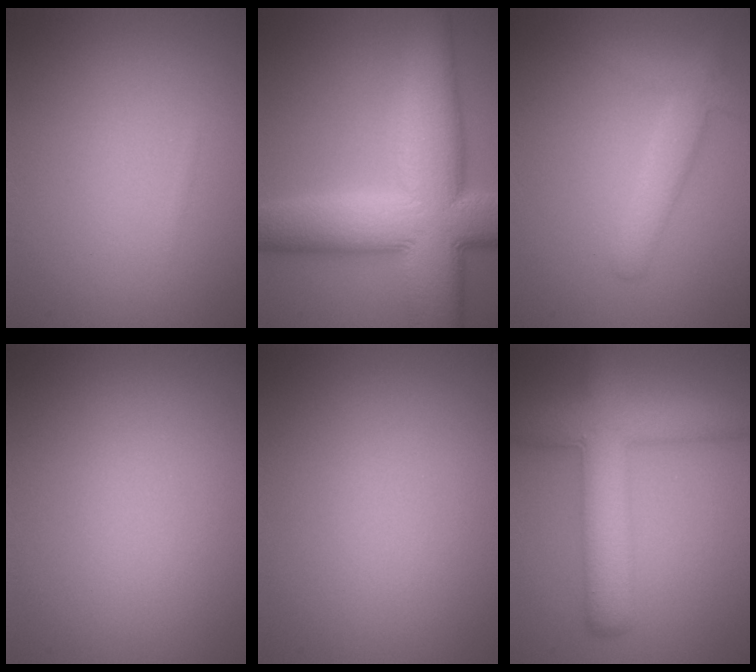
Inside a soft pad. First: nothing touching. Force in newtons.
{"total": 13.8, "press": 13.8, "slide": 0.5}
{"total": 2.8, "press": 2.8, "slide": 0.1}
{"total": 0.0}
{"total": 0.0}
{"total": 6.8, "press": 6.8, "slide": 0.3}